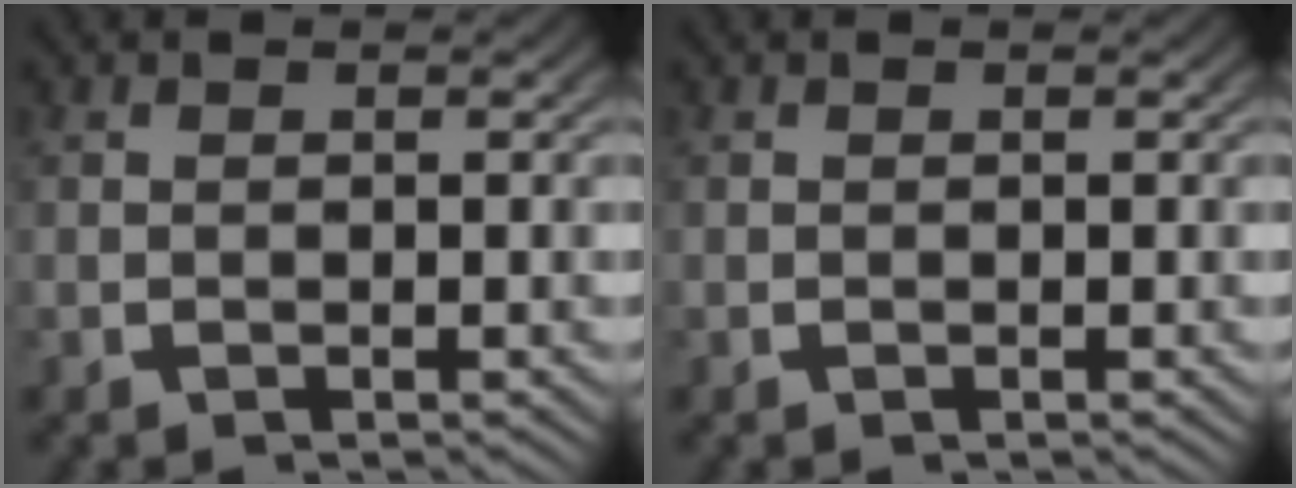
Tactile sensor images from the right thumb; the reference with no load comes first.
{"total": 0.0}